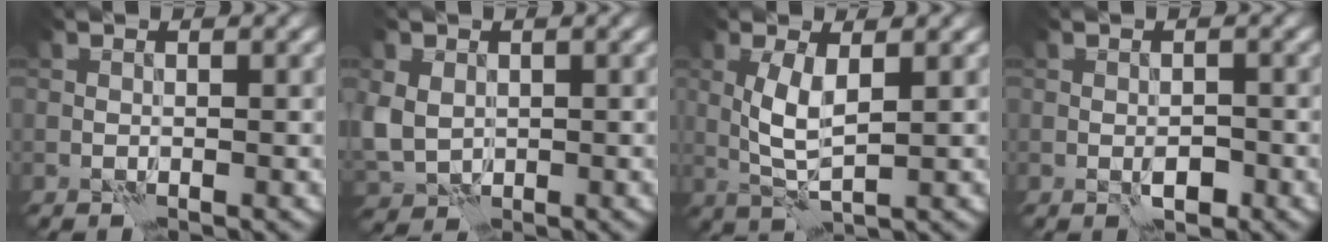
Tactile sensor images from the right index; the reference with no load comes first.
{"total": 4.2, "force": [0.2, 3.4, 2.3], "torque": [-0.064, -0.008, 0.003]}
{"total": 3.7, "force": [0.7, 1.1, 3.5], "torque": [-0.078, 0.000, 0.015]}
{"total": 1.8, "force": [-0.8, 0.9, 1.4], "torque": [-0.024, 0.000, -0.012]}